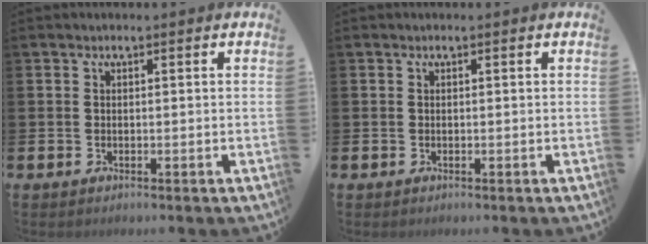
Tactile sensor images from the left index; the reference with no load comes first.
{"total": 0.0}